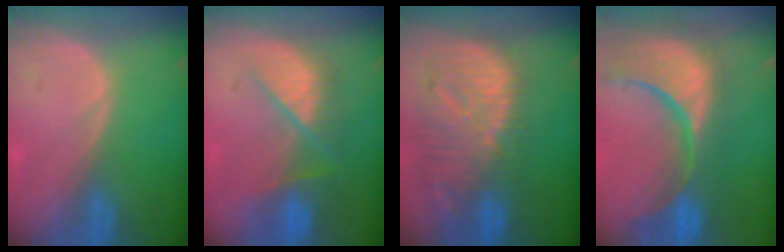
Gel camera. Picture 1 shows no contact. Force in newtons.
{"total": 8.7, "press": 7.6, "slide": 4.3}
{"total": 12.6, "press": 10.8, "slide": 6.4}
{"total": 15.4, "press": 12.1, "slide": 9.6}